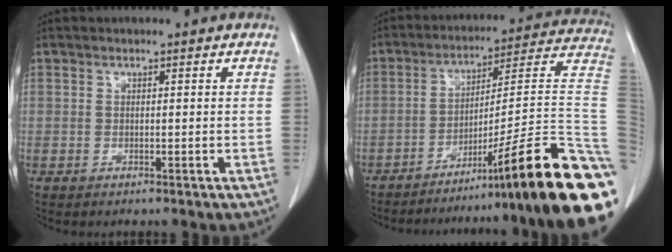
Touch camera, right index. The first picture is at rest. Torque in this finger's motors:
{"motor_torque": [2.14, 0.00, 0.56, 0.10]}